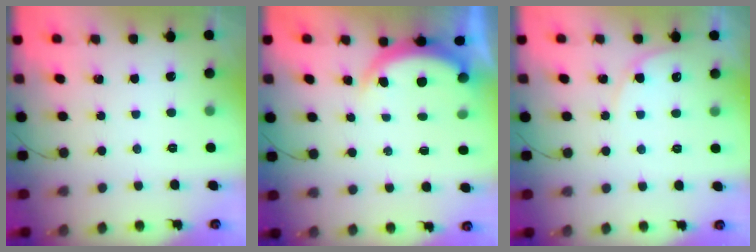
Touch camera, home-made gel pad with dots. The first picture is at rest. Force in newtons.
{"total": 4.8, "press": 4.6, "slide": 1.2}
{"total": 4.3, "press": 4.3, "slide": 0.5}